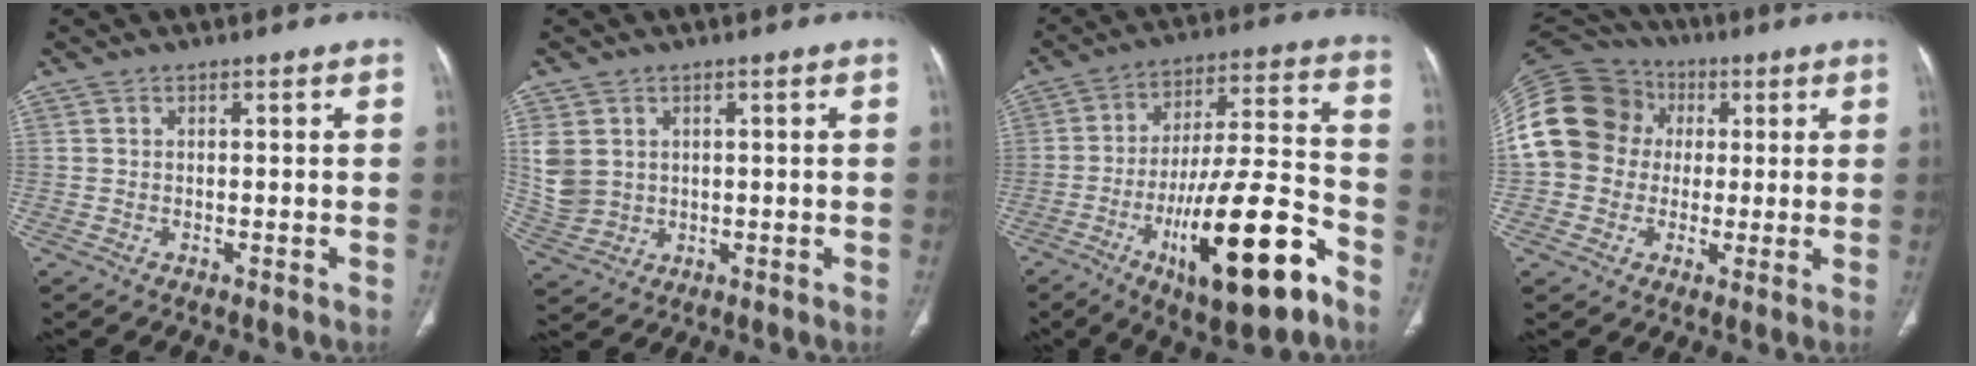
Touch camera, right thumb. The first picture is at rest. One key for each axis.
{"total": 7.1, "fx": 1.6, "fy": 5.9, "fz": 3.7, "tx": -0.073, "ty": -0.005, "tz": 0.048}
{"total": 22.5, "fx": -10.9, "fy": 6.2, "fz": 18.8, "tx": -0.301, "ty": 0.052, "tz": -0.167}
{"total": 20.4, "fx": 1.9, "fy": 18.2, "fz": 9.1, "tx": -0.196, "ty": 0.053, "tz": 0.039}